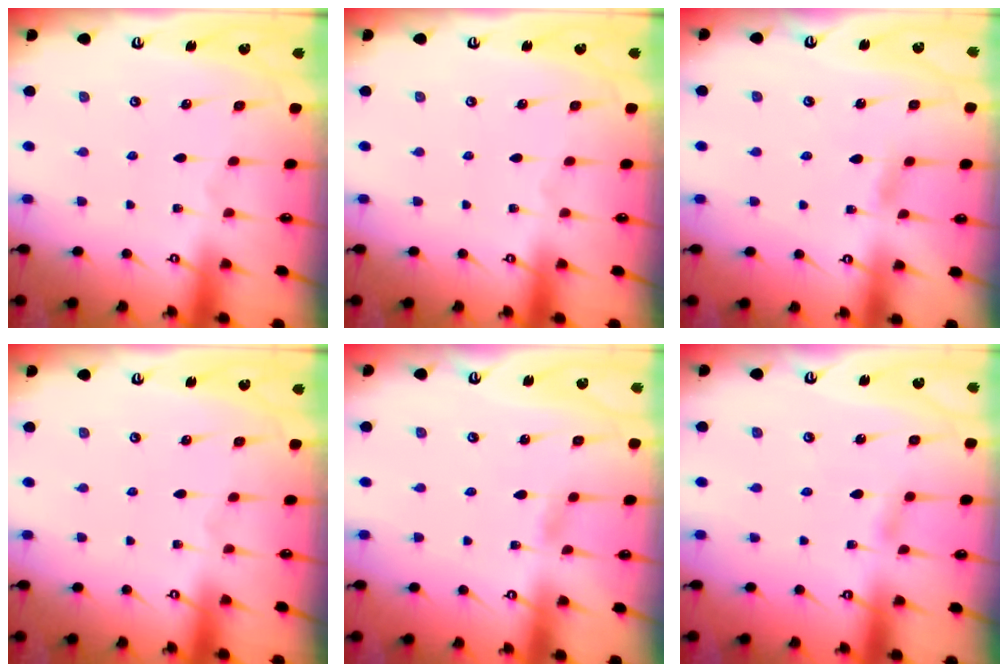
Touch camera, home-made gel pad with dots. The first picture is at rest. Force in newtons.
{"total": 0.0}
{"total": 2.6, "press": 2.6, "slide": 0.3}
{"total": 0.0}
{"total": 2.1, "press": 2.1, "slide": 0.3}
{"total": 2.2, "press": 2.2, "slide": 0.3}